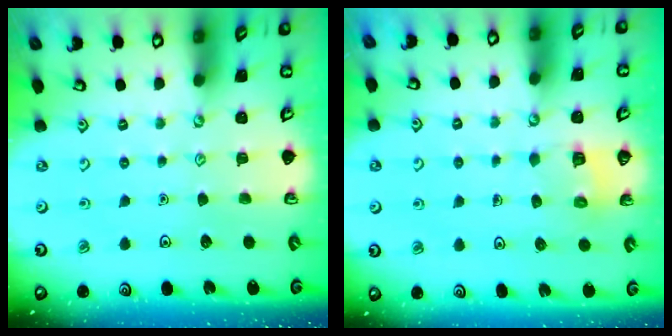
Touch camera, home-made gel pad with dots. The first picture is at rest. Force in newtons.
{"total": 3.2, "press": 3.2, "slide": 0.2}